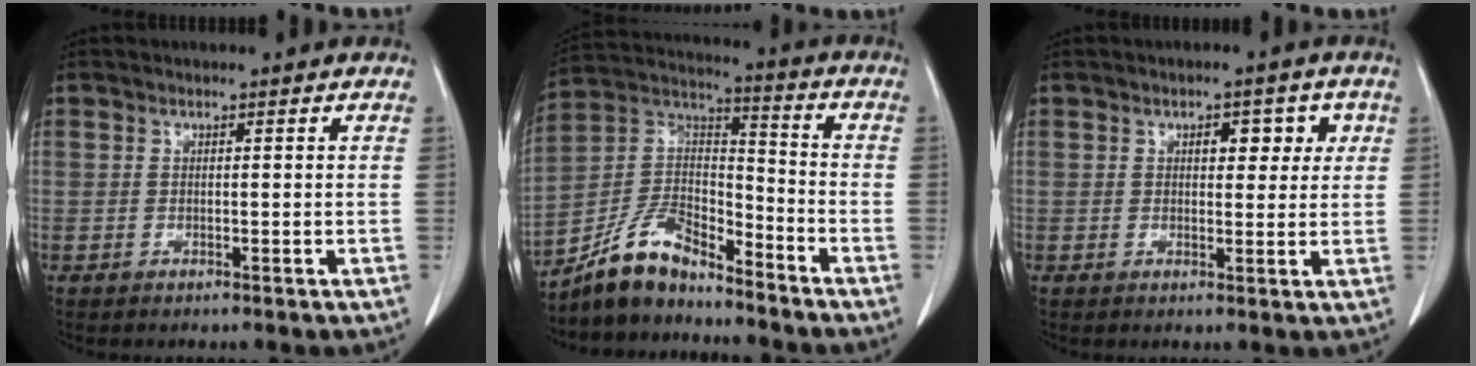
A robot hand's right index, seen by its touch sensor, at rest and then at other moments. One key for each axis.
{"total": 11.2, "fx": -9.8, "fy": 3.5, "fz": 4.2, "tx": -0.088, "ty": 0.029, "tz": -0.187}
{"total": 4.5, "fx": 1.6, "fy": 2.4, "fz": 3.4, "tx": -0.035, "ty": 0.011, "tz": 0.020}